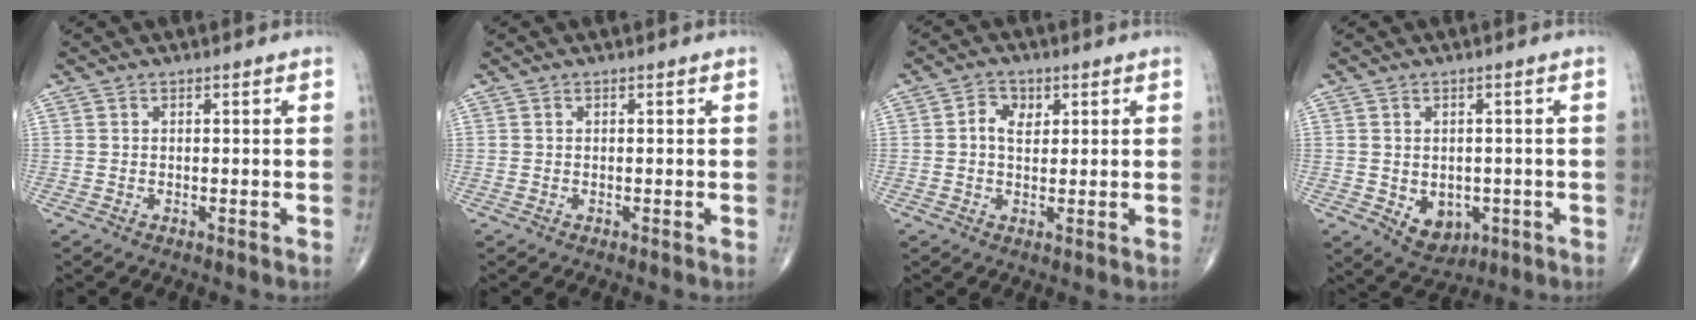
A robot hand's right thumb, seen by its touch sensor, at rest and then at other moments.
{"total": 0.0}
{"total": 3.8, "force": [1.0, 2.8, 2.4], "torque": [-0.026, 0.001, 0.012]}
{"total": 6.1, "force": [-1.4, 4.7, 3.7], "torque": [-0.029, 0.002, -0.004]}